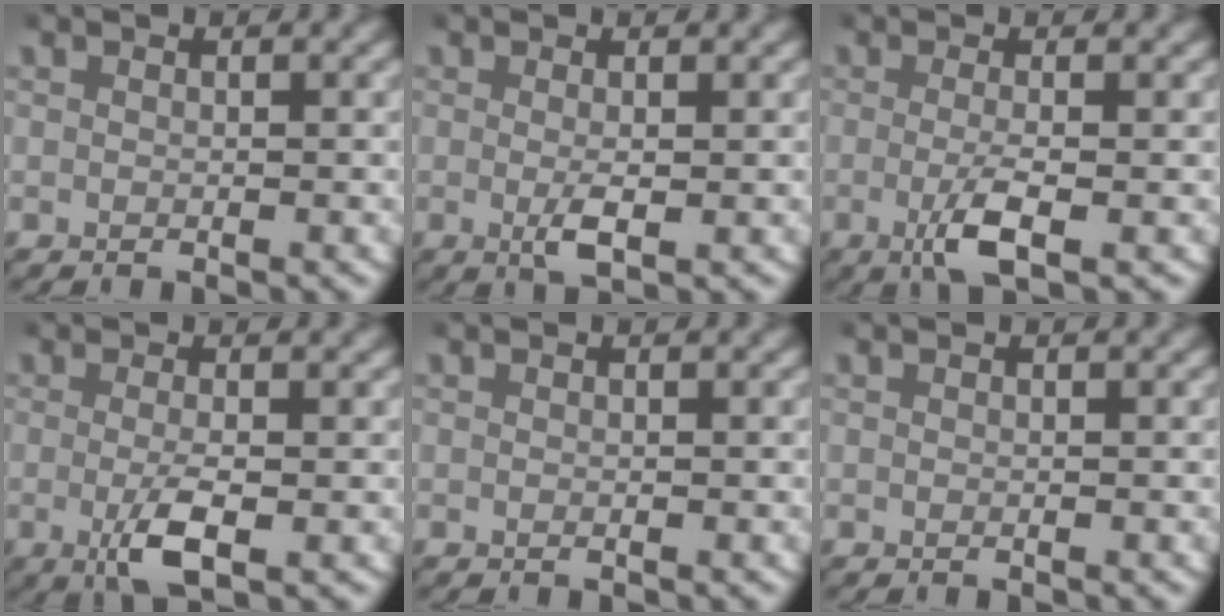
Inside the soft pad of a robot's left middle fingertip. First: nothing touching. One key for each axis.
{"total": 1.9, "fx": -0.2, "fy": 0.4, "fz": 1.9, "tx": -0.037, "ty": -0.010, "tz": 0.000}
{"total": 3.2, "fx": -1.0, "fy": 0.5, "fz": 3.0, "tx": -0.066, "ty": -0.016, "tz": -0.013}
{"total": 3.5, "fx": -0.9, "fy": 0.9, "fz": 3.3, "tx": -0.068, "ty": -0.016, "tz": -0.012}
{"total": 0.0}
{"total": 0.0}